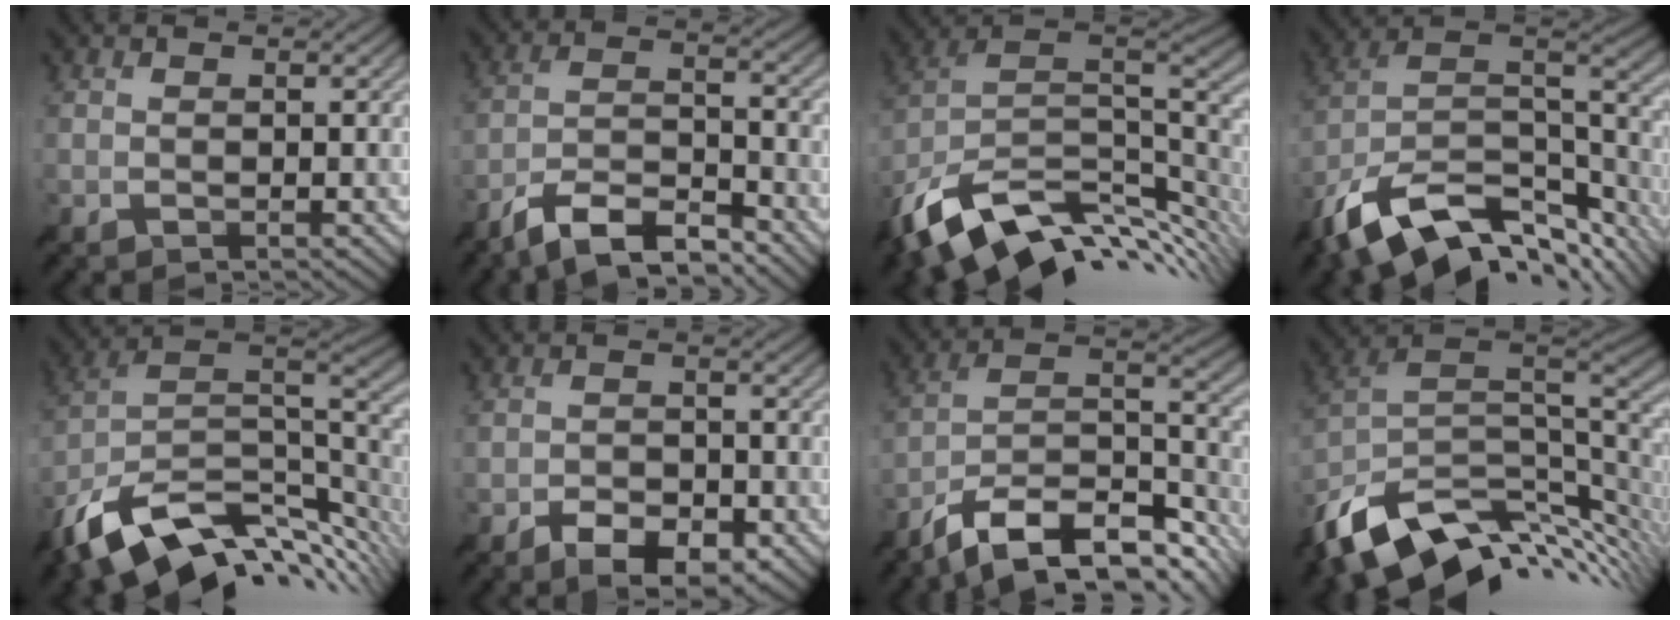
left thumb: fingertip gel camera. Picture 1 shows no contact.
{"total": 9.5, "force": [-7.8, 2.3, 5.0], "torque": [-0.084, 0.004, -0.152]}
{"total": 15.7, "force": [-6.9, 8.3, 11.3], "torque": [-0.243, -0.016, -0.120]}
{"total": 17.1, "force": [-10.7, 7.6, 11.0], "torque": [-0.240, -0.028, -0.167]}
{"total": 15.4, "force": [-7.2, 7.8, 11.2], "torque": [-0.238, -0.025, -0.122]}
{"total": 5.5, "force": [-3.7, 2.4, 3.4], "torque": [-0.050, -0.002, -0.058]}
{"total": 16.1, "force": [-11.9, 4.9, 9.7], "torque": [-0.200, -0.014, -0.194]}
{"total": 14.6, "force": [-6.2, 8.1, 10.5], "torque": [-0.218, -0.025, -0.103]}